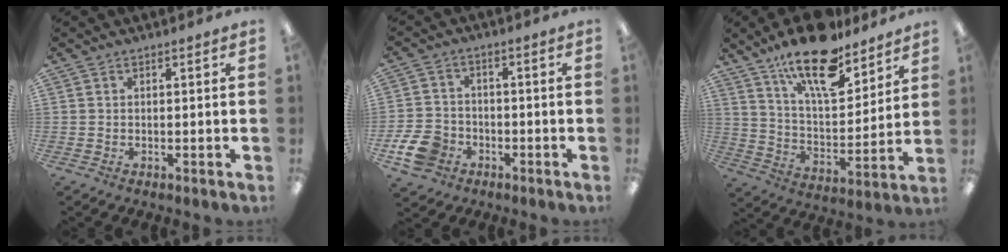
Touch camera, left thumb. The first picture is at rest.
{"total": 8.5, "force": [-3.9, 6.4, 4.0], "torque": [-0.098, 0.024, -0.072]}
{"total": 18.9, "force": [14.0, 6.9, 10.7], "torque": [-0.178, -0.079, 0.237]}